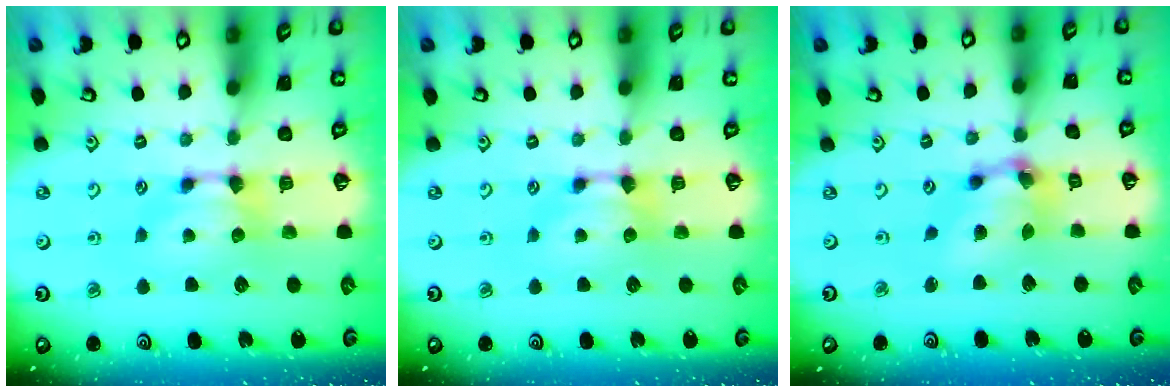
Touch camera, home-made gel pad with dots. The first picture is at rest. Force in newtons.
{"total": 0.0}
{"total": 5.5, "press": 5.2, "slide": 1.9}